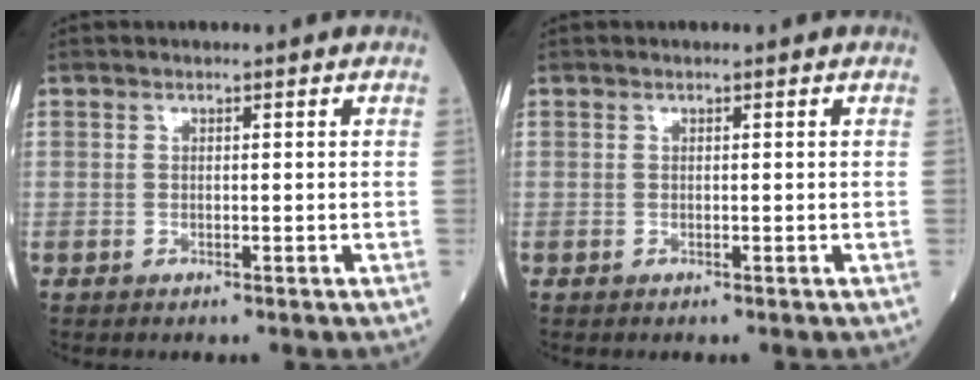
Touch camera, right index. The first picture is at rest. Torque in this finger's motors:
{"motor_torque": [-0.04, 0.00, -0.01, -0.01]}